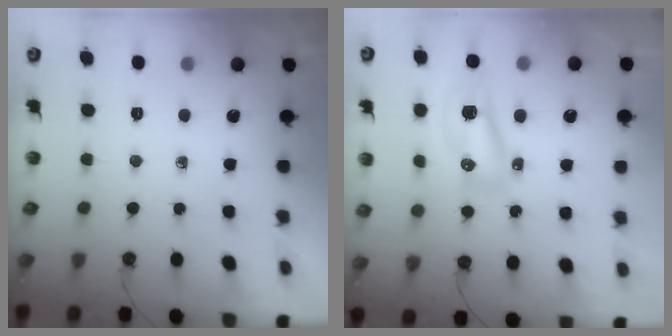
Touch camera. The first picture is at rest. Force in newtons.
{"total": 11.9, "press": 9.6, "slide": 7.0}